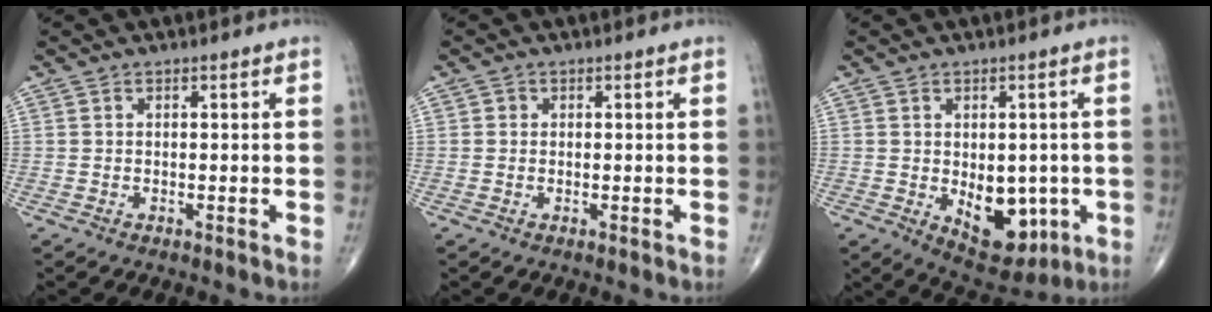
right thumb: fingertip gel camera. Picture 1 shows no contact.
{"total": 0.8, "force": [0.1, 0.8, 0.2], "torque": [0.002, 0.002, -0.001]}
{"total": 10.9, "force": [-2.2, 6.7, 8.2], "torque": [-0.076, -0.006, -0.016]}